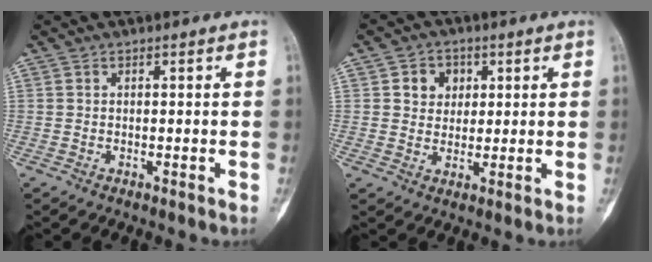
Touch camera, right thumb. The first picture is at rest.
{"total": 5.4, "force": [1.7, 4.6, 2.2], "torque": [-0.006, -0.002, 0.024]}